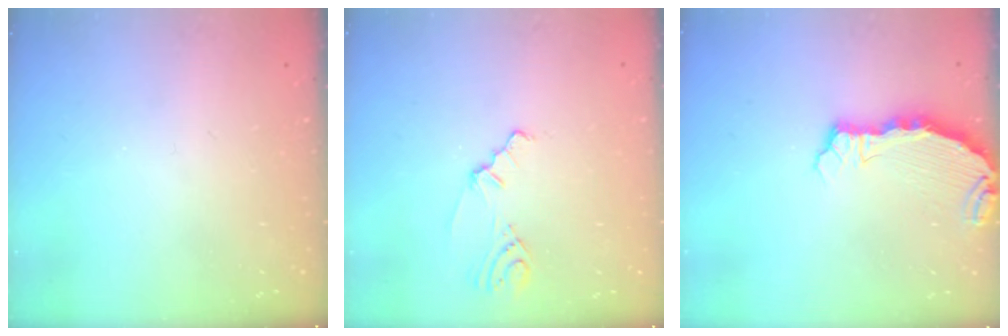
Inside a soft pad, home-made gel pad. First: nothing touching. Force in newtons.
{"total": 2.2, "press": 2.1, "slide": 0.6}
{"total": 5.3, "press": 5.3, "slide": 0.5}